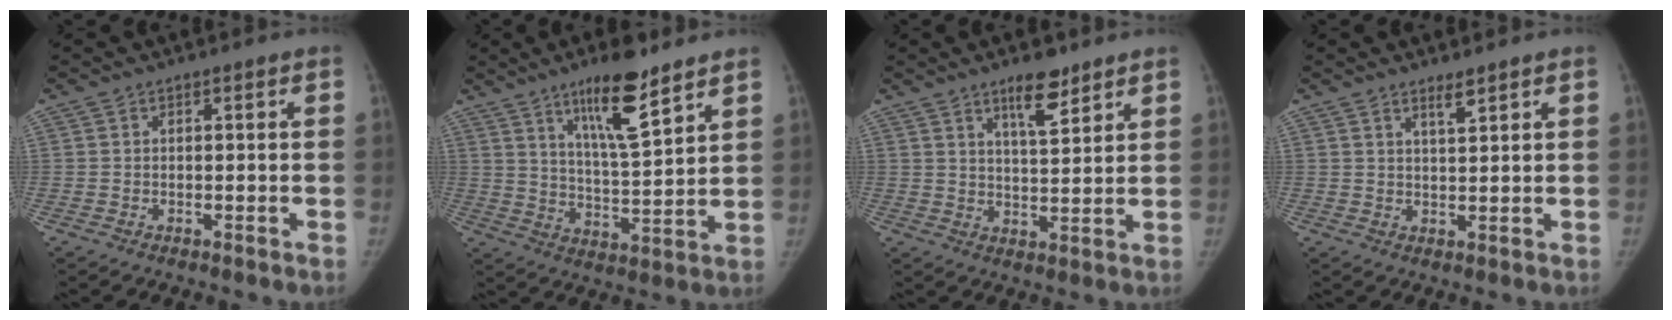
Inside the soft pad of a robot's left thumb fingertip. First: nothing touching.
{"total": 12.9, "force": [8.4, 2.7, 9.5], "torque": [-0.147, -0.054, 0.145]}
{"total": 7.0, "force": [4.9, 2.1, 4.6], "torque": [-0.061, -0.036, 0.081]}
{"total": 2.6, "force": [2.0, 0.4, 1.6], "torque": [-0.025, -0.018, 0.038]}